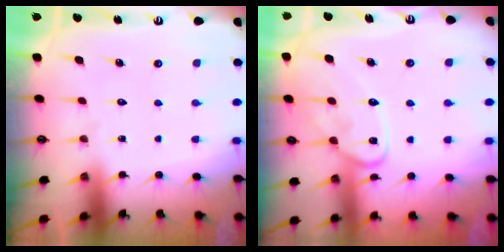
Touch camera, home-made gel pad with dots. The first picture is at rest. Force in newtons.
{"total": 12.7, "press": 12.7, "slide": 1.0}